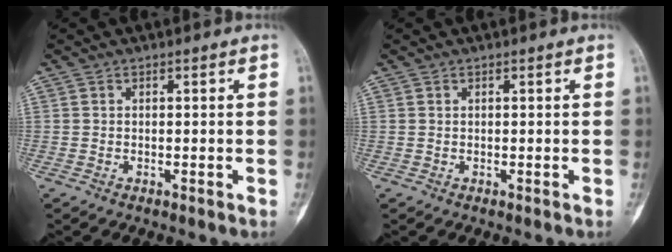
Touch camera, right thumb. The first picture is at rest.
{"total": 0.0}